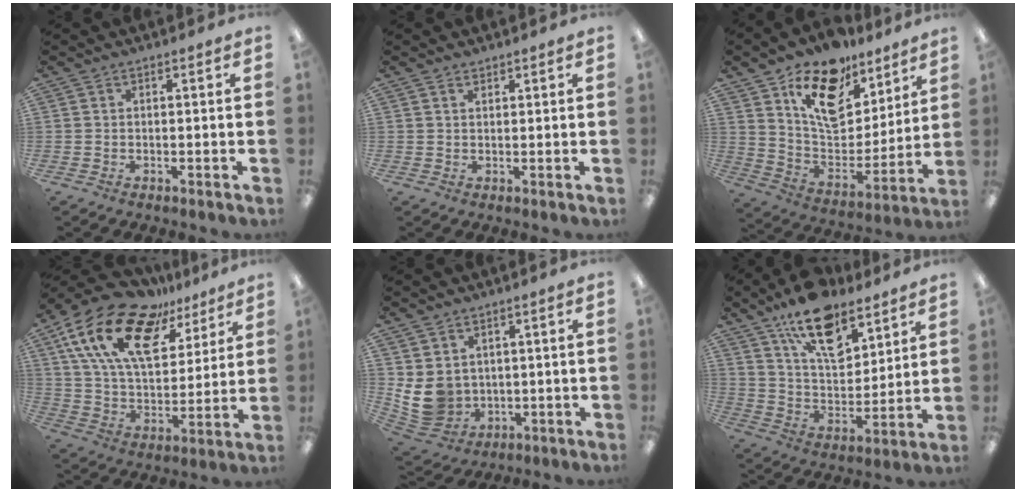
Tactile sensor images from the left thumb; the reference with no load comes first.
{"total": 1.2, "force": [1.1, 0.6, 0.2], "torque": [-0.005, 0.000, 0.020]}
{"total": 17.9, "force": [11.4, 10.6, 8.8], "torque": [-0.146, -0.066, 0.206]}
{"total": 21.4, "force": [12.9, 10.9, 13.2], "torque": [-0.257, -0.067, 0.229]}
{"total": 9.1, "force": [1.6, 7.9, 4.3], "torque": [-0.113, -0.015, 0.036]}
{"total": 17.1, "force": [11.6, 8.2, 9.5], "torque": [-0.150, -0.058, 0.203]}